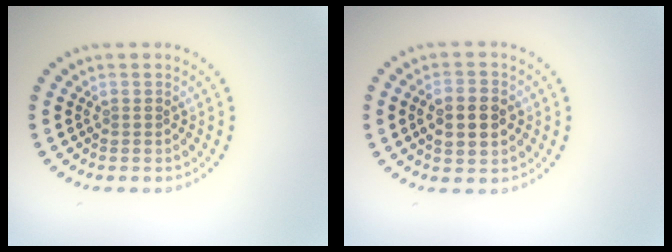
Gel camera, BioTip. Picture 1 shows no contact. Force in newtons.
{"total": 3.9, "press": 3.9, "slide": 0.1}